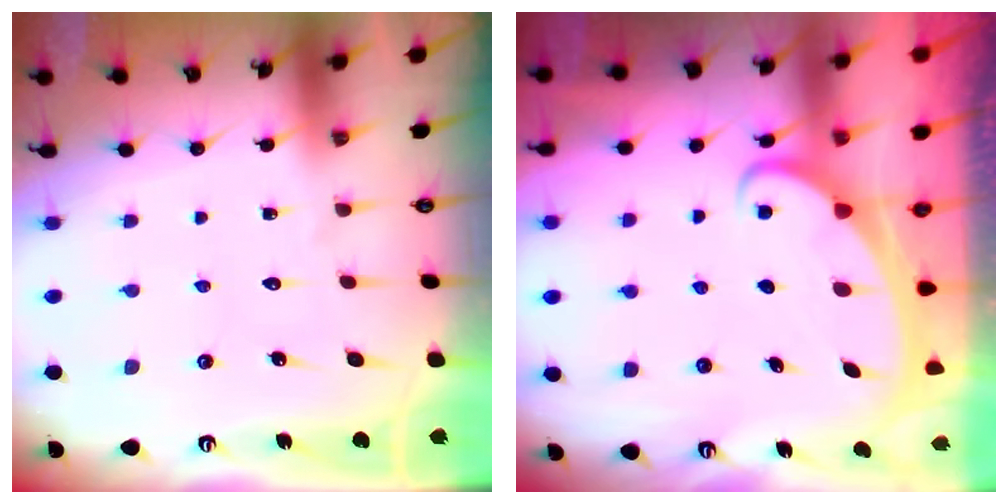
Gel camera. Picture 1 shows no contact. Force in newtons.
{"total": 2.4, "press": 2.4, "slide": 0.3}